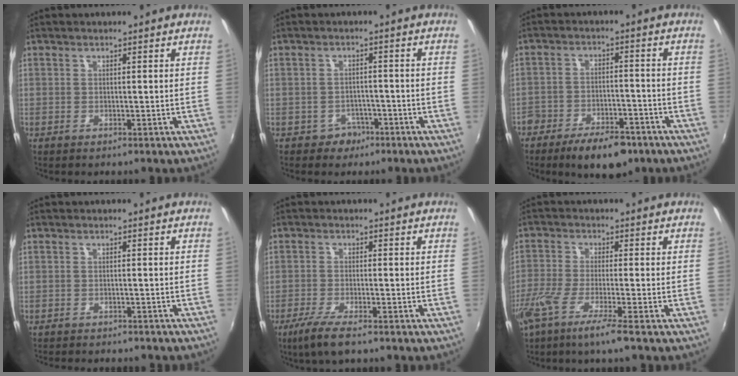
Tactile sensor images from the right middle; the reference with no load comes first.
{"total": 3.6, "force": [-2.2, 2.8, 0.2], "torque": [-0.012, 0.009, -0.030]}
{"total": 12.4, "force": [-8.9, 5.4, 6.6], "torque": [-0.143, -0.008, -0.140]}
{"total": 5.7, "force": [-5.2, 1.3, 1.9], "torque": [-0.049, -0.014, -0.076]}
{"total": 6.0, "force": [-4.2, 0.9, 4.2], "torque": [-0.104, -0.016, -0.080]}
{"total": 8.5, "force": [-5.8, -0.2, 6.2], "torque": [-0.137, -0.032, -0.109]}